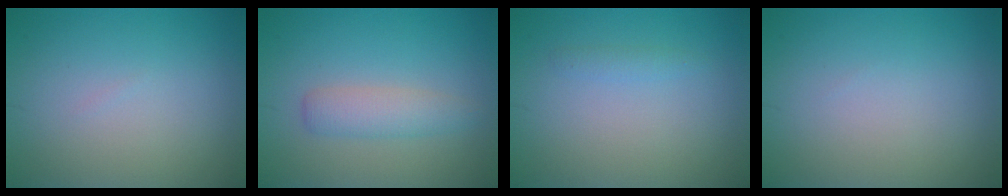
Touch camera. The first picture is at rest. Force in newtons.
{"total": 2.5, "press": 2.5, "slide": 0.0}
{"total": 0.8, "press": 0.8, "slide": 0.1}
{"total": 0.0}